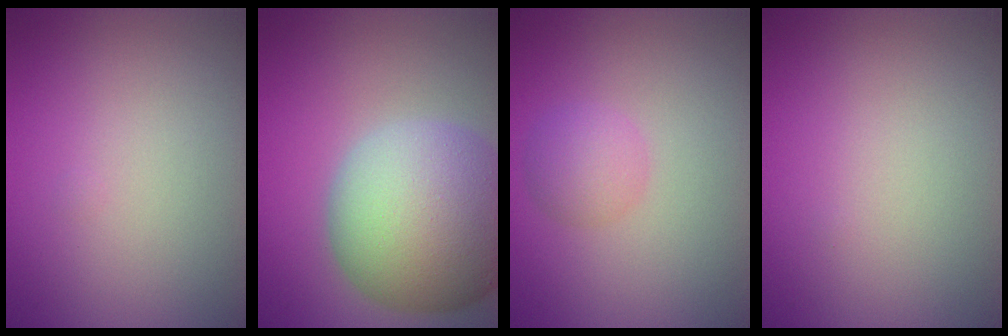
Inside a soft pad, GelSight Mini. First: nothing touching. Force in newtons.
{"total": 12.3, "press": 12.2, "slide": 1.1}
{"total": 2.2, "press": 2.2, "slide": 0.0}
{"total": 0.0}